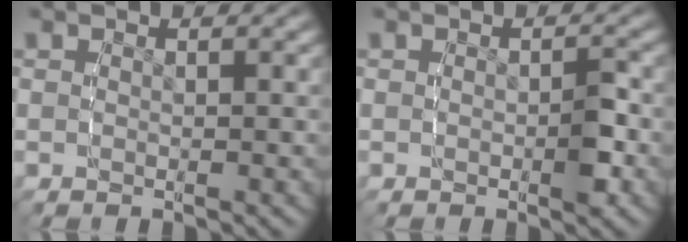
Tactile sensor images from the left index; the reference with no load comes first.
{"total": 1.3, "force": [-0.4, 0.5, 1.2], "torque": [-0.011, 0.002, -0.006]}